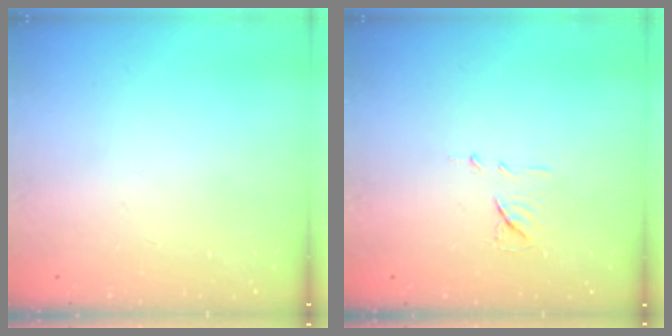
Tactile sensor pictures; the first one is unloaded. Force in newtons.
{"total": 6.8, "press": 6.7, "slide": 0.6}